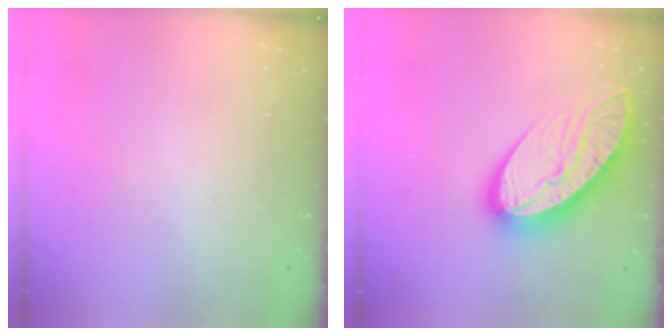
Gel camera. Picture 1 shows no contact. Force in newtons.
{"total": 16.2, "press": 16.2, "slide": 1.4}